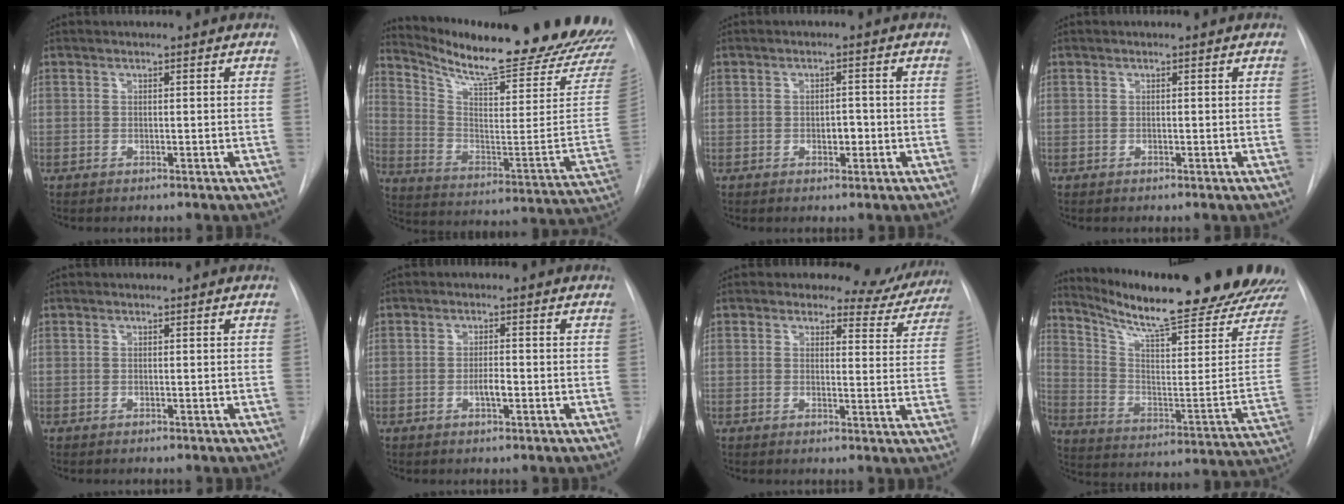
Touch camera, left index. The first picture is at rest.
{"total": 26.5, "force": [23.8, 2.1, 11.4], "torque": [-0.186, -0.100, 0.321]}
{"total": 2.1, "force": [-0.6, 1.2, 1.6], "torque": [-0.019, 0.004, -0.006]}
{"total": 0.0}
{"total": 0.0}
{"total": 2.2, "force": [-0.7, 0.5, 2.0], "torque": [-0.035, 0.001, -0.012]}
{"total": 8.4, "force": [7.6, 3.4, 0.5], "torque": [0.022, -0.021, 0.063]}
{"total": 27.0, "force": [23.5, 1.6, 13.2], "torque": [-0.209, -0.085, 0.318]}